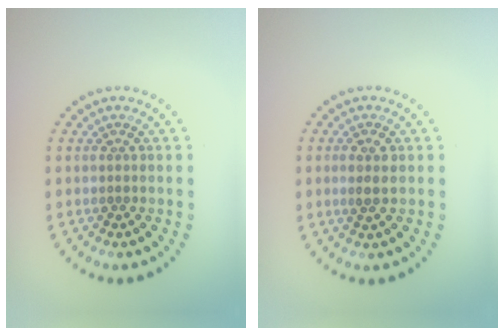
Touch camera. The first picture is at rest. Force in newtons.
{"total": 1.7, "press": 1.6, "slide": 0.3}